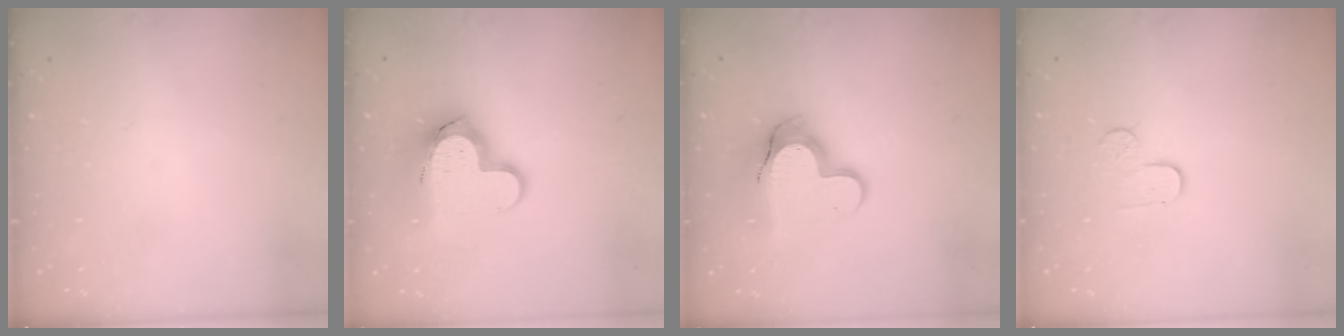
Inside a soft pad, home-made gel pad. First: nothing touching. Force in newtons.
{"total": 13.6, "press": 13.5, "slide": 1.3}
{"total": 11.8, "press": 11.8, "slide": 1.0}
{"total": 3.7, "press": 3.6, "slide": 0.4}